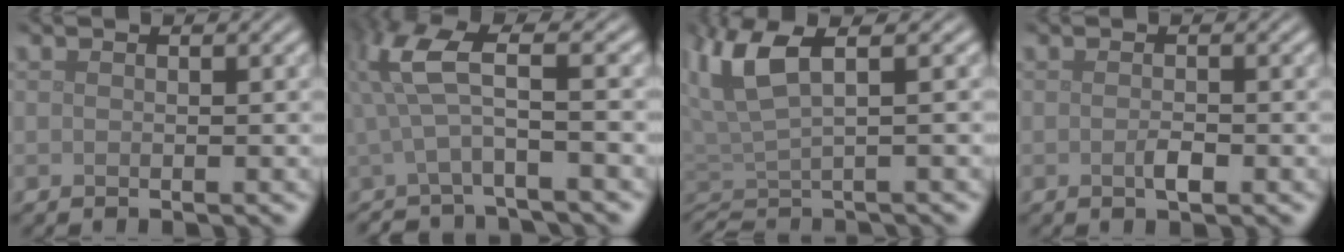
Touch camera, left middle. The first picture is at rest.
{"total": 4.7, "force": [-0.1, 1.1, 4.6], "torque": [-0.099, 0.001, -0.013]}
{"total": 4.8, "force": [1.4, 1.3, 4.4], "torque": [-0.092, 0.001, 0.022]}
{"total": 1.2, "force": [-0.4, 0.3, 1.1], "torque": [-0.021, -0.002, -0.007]}